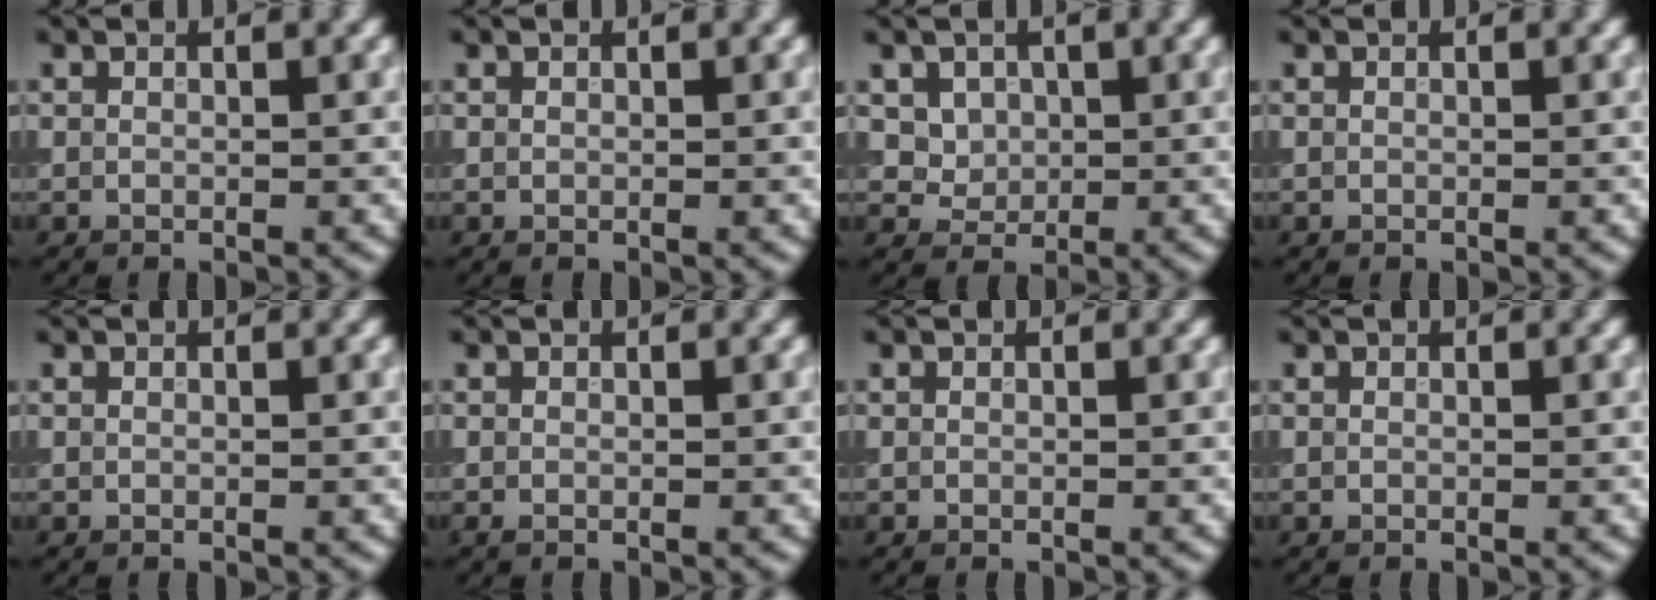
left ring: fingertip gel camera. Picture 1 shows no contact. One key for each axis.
{"total": 0.0}
{"total": 4.2, "fx": 1.9, "fy": 3.4, "fz": 1.5, "tx": -0.037, "ty": -0.001, "tz": 0.039}
{"total": 0.0}
{"total": 0.0}
{"total": 0.6, "fx": -0.3, "fy": 0.3, "fz": 0.4, "tx": -0.010, "ty": -0.001, "tz": -0.007}
{"total": 0.0}
{"total": 0.0}